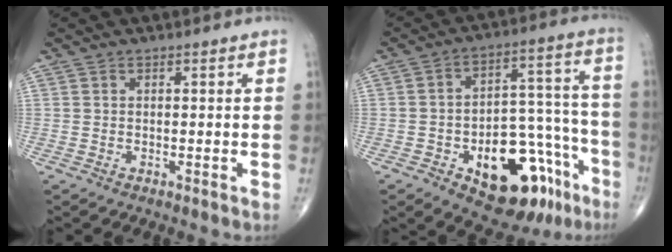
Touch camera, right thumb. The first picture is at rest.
{"total": 21.1, "force": [-10.2, 10.9, 14.9], "torque": [-0.154, 0.085, -0.134]}